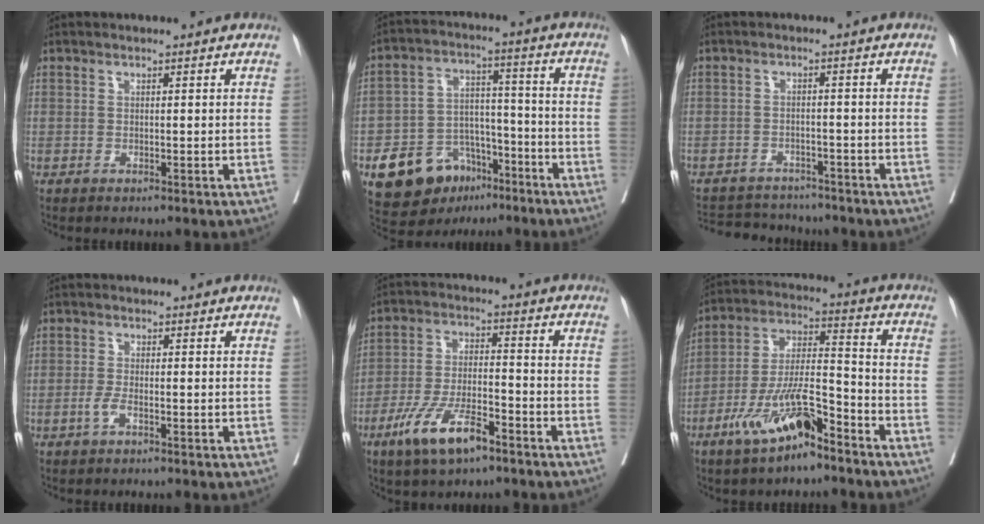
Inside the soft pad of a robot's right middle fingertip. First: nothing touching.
{"total": 12.3, "force": [-7.2, 8.0, 5.9], "torque": [-0.101, 0.021, -0.113]}
{"total": 9.9, "force": [-9.2, 3.1, 2.1], "torque": [-0.040, 0.008, -0.130]}
{"total": 1.7, "force": [-0.7, 0.6, 1.4], "torque": [-0.032, 0.000, -0.015]}
{"total": 10.1, "force": [-6.2, 2.8, 7.5], "torque": [-0.150, -0.006, -0.113]}
{"total": 12.3, "force": [-8.0, 3.2, 8.8], "torque": [-0.175, -0.003, -0.151]}